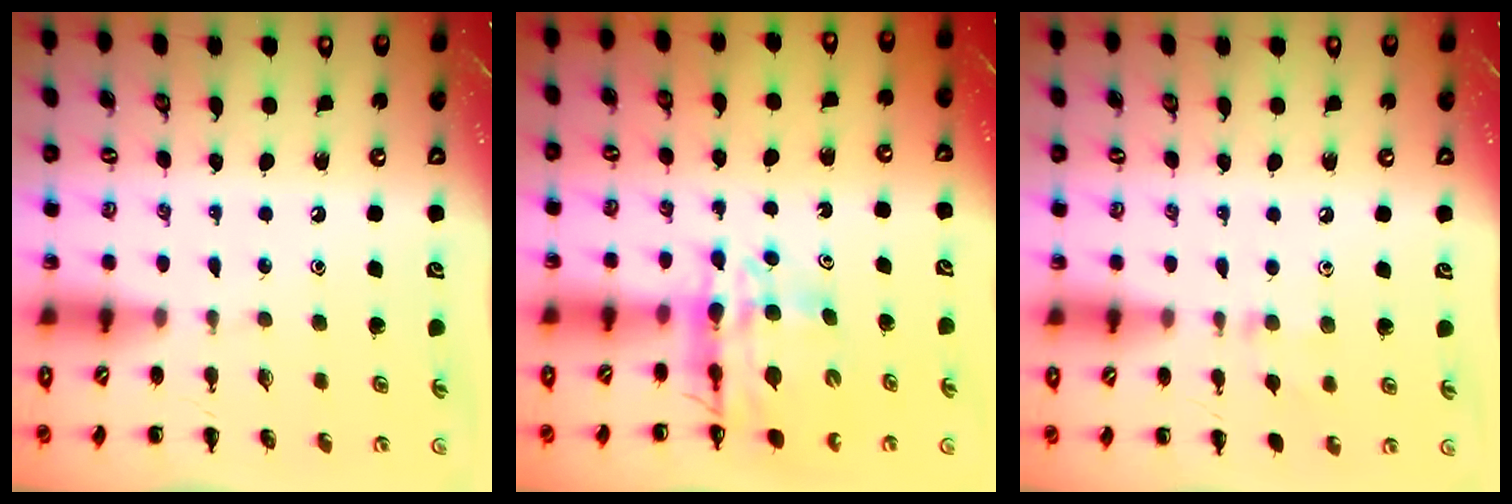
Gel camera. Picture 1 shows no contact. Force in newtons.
{"total": 12.4, "press": 11.7, "slide": 3.9}
{"total": 6.7, "press": 6.4, "slide": 1.8}